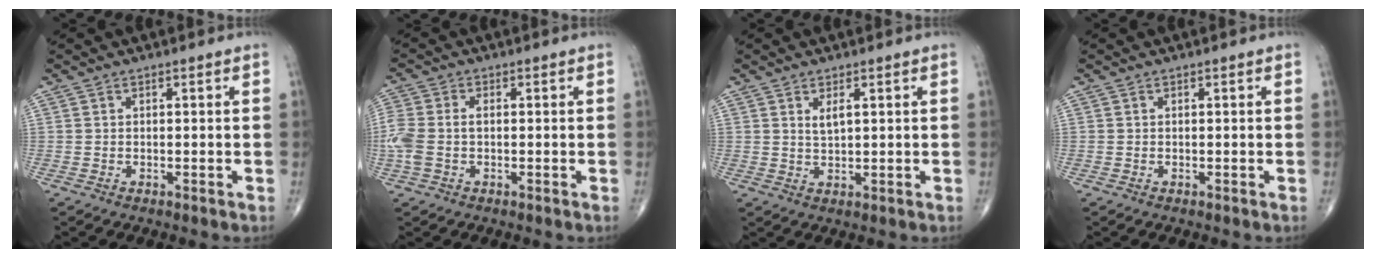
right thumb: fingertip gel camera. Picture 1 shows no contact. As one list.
[{"total": 7.2, "force": [-0.6, 4.5, 5.6], "torque": [-0.158, 0.015, -0.013]}, {"total": 2.3, "force": [1.0, 0.8, 1.9], "torque": [-0.034, -0.008, 0.021]}, {"total": 0.0}]